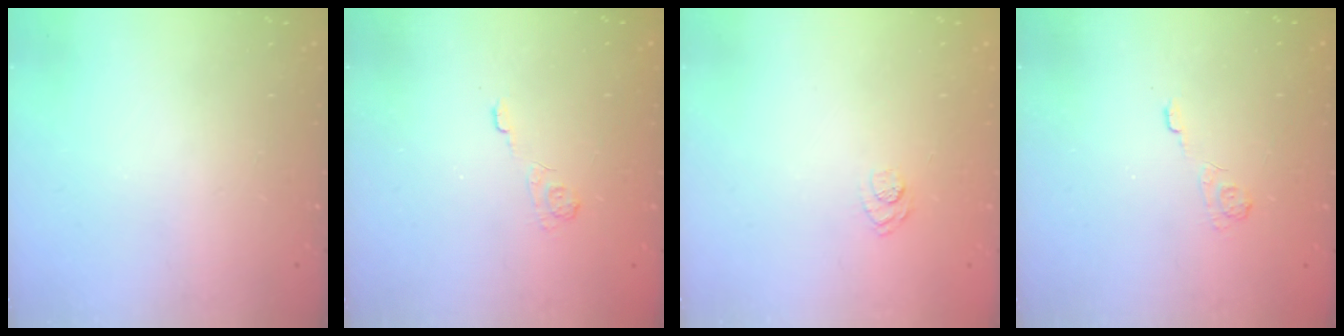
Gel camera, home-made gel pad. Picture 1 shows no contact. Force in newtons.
{"total": 2.7, "press": 2.2, "slide": 1.5}
{"total": 7.6, "press": 7.5, "slide": 1.2}
{"total": 2.7, "press": 2.2, "slide": 1.5}